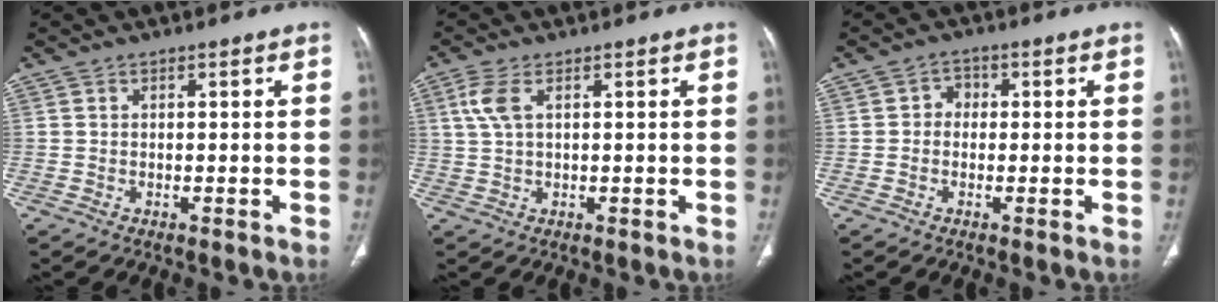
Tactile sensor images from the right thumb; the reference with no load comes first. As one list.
[{"total": 4.3, "force": [1.5, 2.0, 3.6], "torque": [-0.096, 0.010, 0.034]}, {"total": 2.3, "force": [-0.1, 2.0, 1.1], "torque": [0.001, 0.008, -0.011]}]